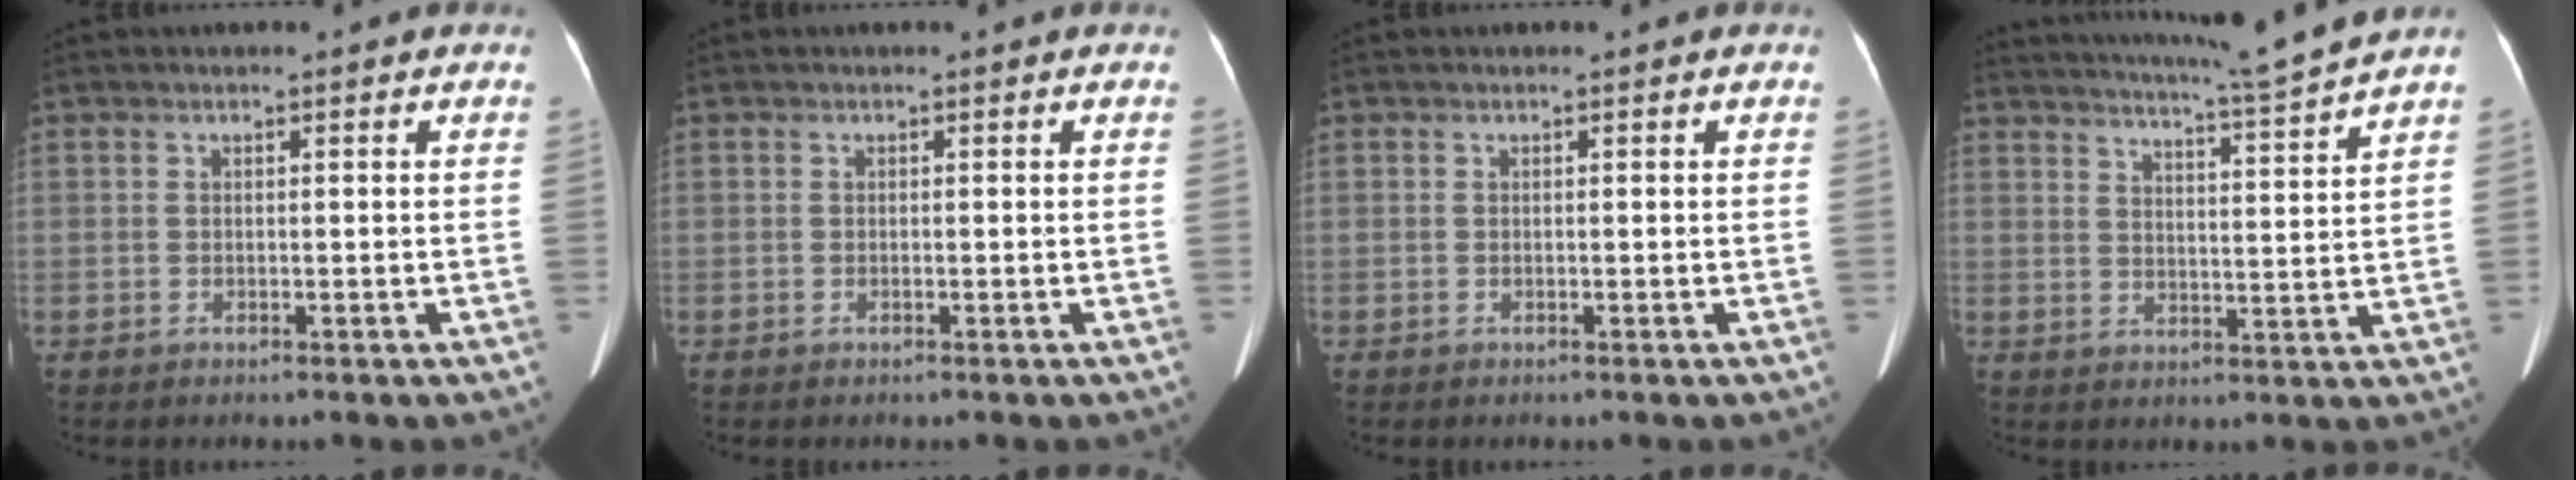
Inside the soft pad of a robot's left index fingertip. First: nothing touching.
{"total": 1.3, "force": [-1.3, 0.0, -0.3], "torque": [0.005, 0.001, -0.019]}
{"total": 0.0}
{"total": 9.8, "force": [8.8, -2.5, 3.4], "torque": [-0.064, -0.029, 0.133]}